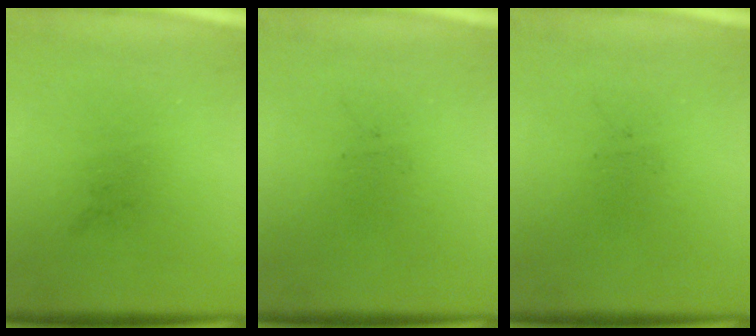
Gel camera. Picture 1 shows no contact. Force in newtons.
{"total": 0.0}
{"total": 0.0}